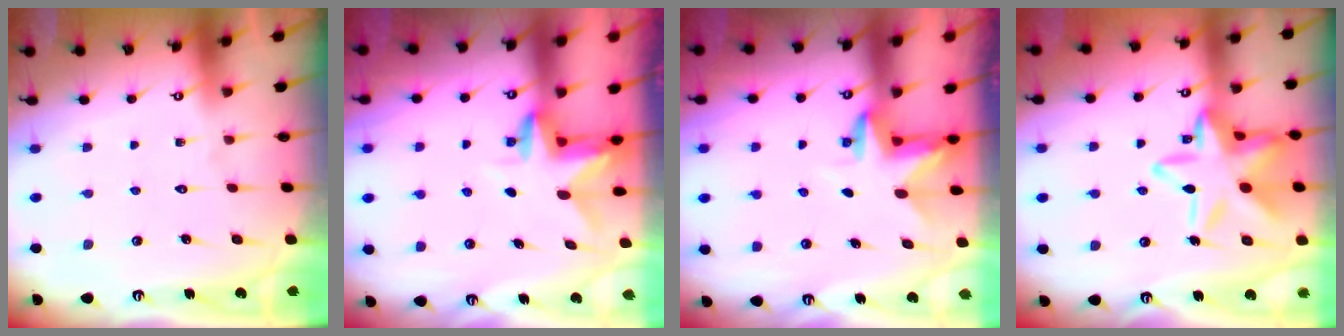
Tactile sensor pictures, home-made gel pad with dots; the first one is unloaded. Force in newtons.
{"total": 3.1, "press": 3.1, "slide": 0.3}
{"total": 3.3, "press": 3.3, "slide": 0.1}
{"total": 19.7, "press": 19.6, "slide": 1.4}